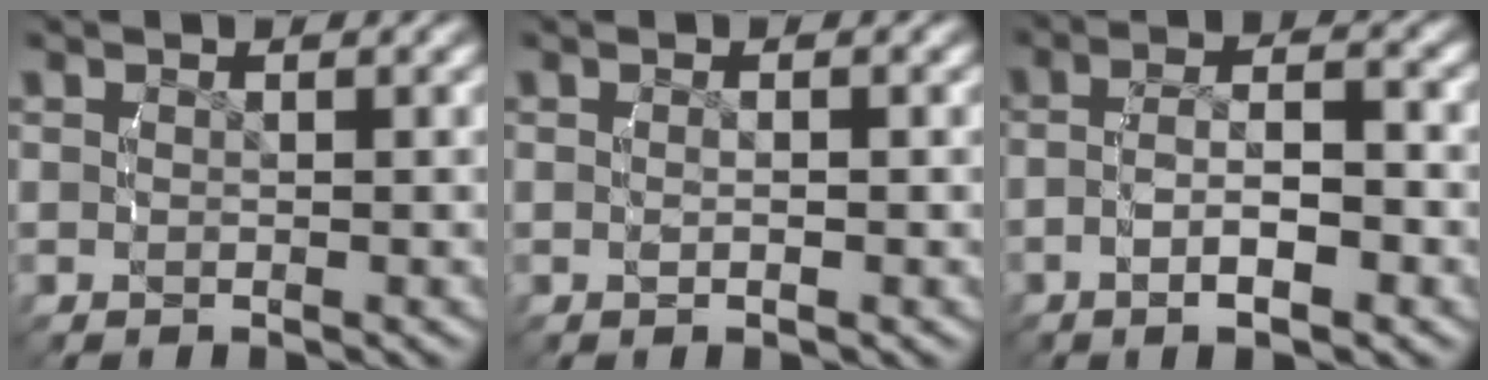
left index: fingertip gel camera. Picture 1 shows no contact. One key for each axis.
{"total": 1.2, "fx": -0.2, "fy": -0.4, "fz": 1.1, "tx": -0.024, "ty": 0.001, "tz": 0.000}
{"total": 4.5, "fx": -1.5, "fy": 1.2, "fz": 4.0, "tx": -0.076, "ty": 0.006, "tz": -0.025}